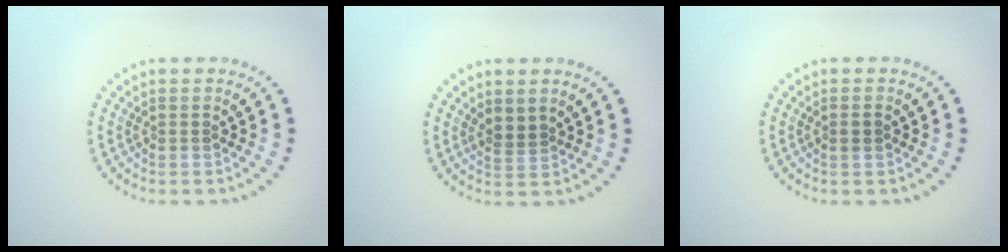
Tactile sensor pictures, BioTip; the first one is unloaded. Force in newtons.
{"total": 1.6, "press": 1.3, "slide": 0.9}
{"total": 0.9, "press": 0.8, "slide": 0.3}